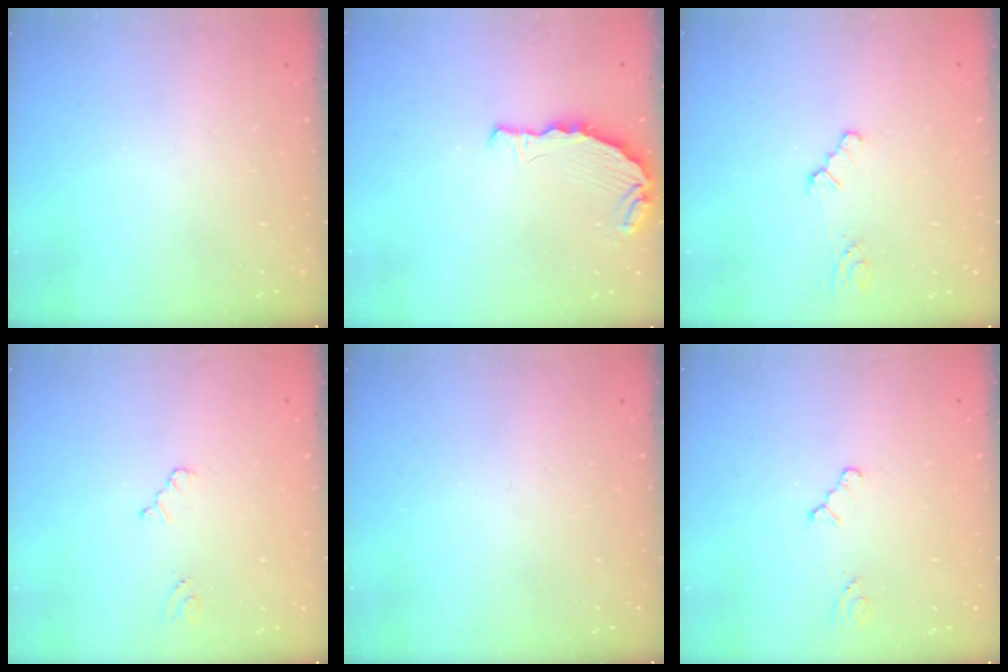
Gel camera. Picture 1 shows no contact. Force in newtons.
{"total": 8.8, "press": 7.5, "slide": 4.7}
{"total": 1.0, "press": 1.0, "slide": 0.2}
{"total": 2.2, "press": 2.2, "slide": 0.4}
{"total": 0.0}
{"total": 1.6, "press": 1.6, "slide": 0.3}